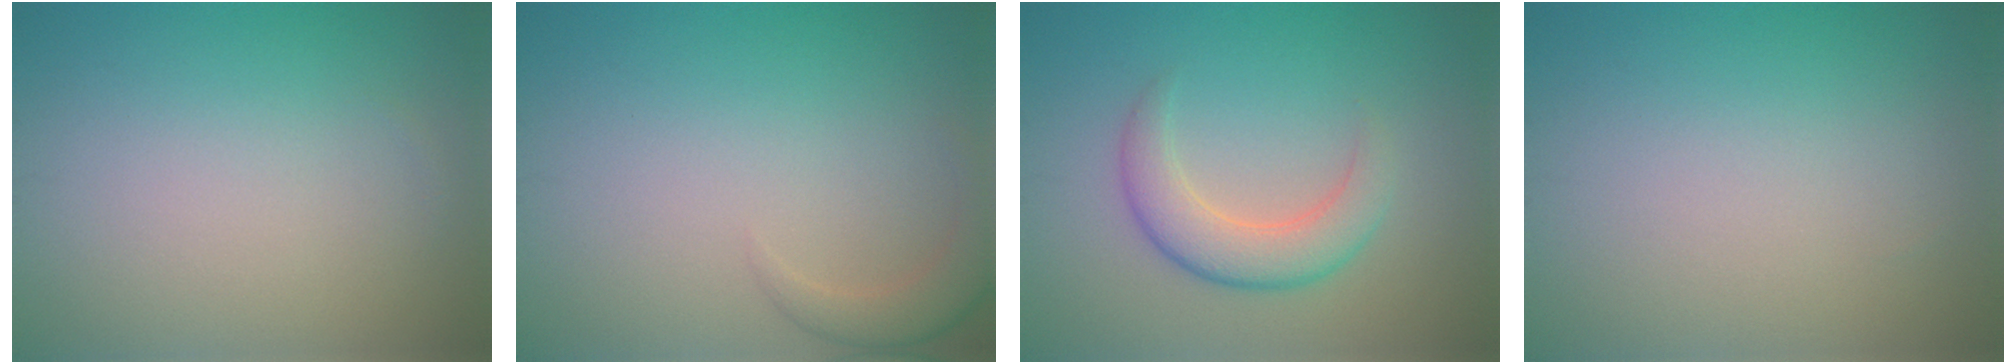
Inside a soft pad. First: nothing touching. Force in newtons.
{"total": 2.3, "press": 2.3, "slide": 0.2}
{"total": 4.0, "press": 4.0, "slide": 0.1}
{"total": 0.0}